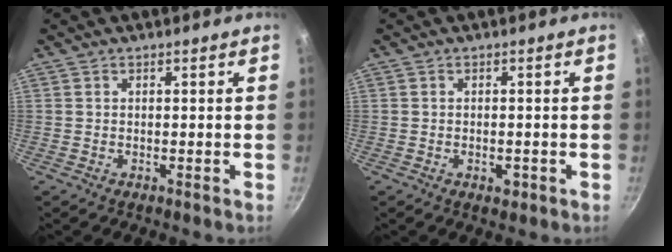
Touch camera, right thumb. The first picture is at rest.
{"total": 2.1, "force": [-0.8, 1.2, 1.5], "torque": [-0.021, 0.001, -0.011]}